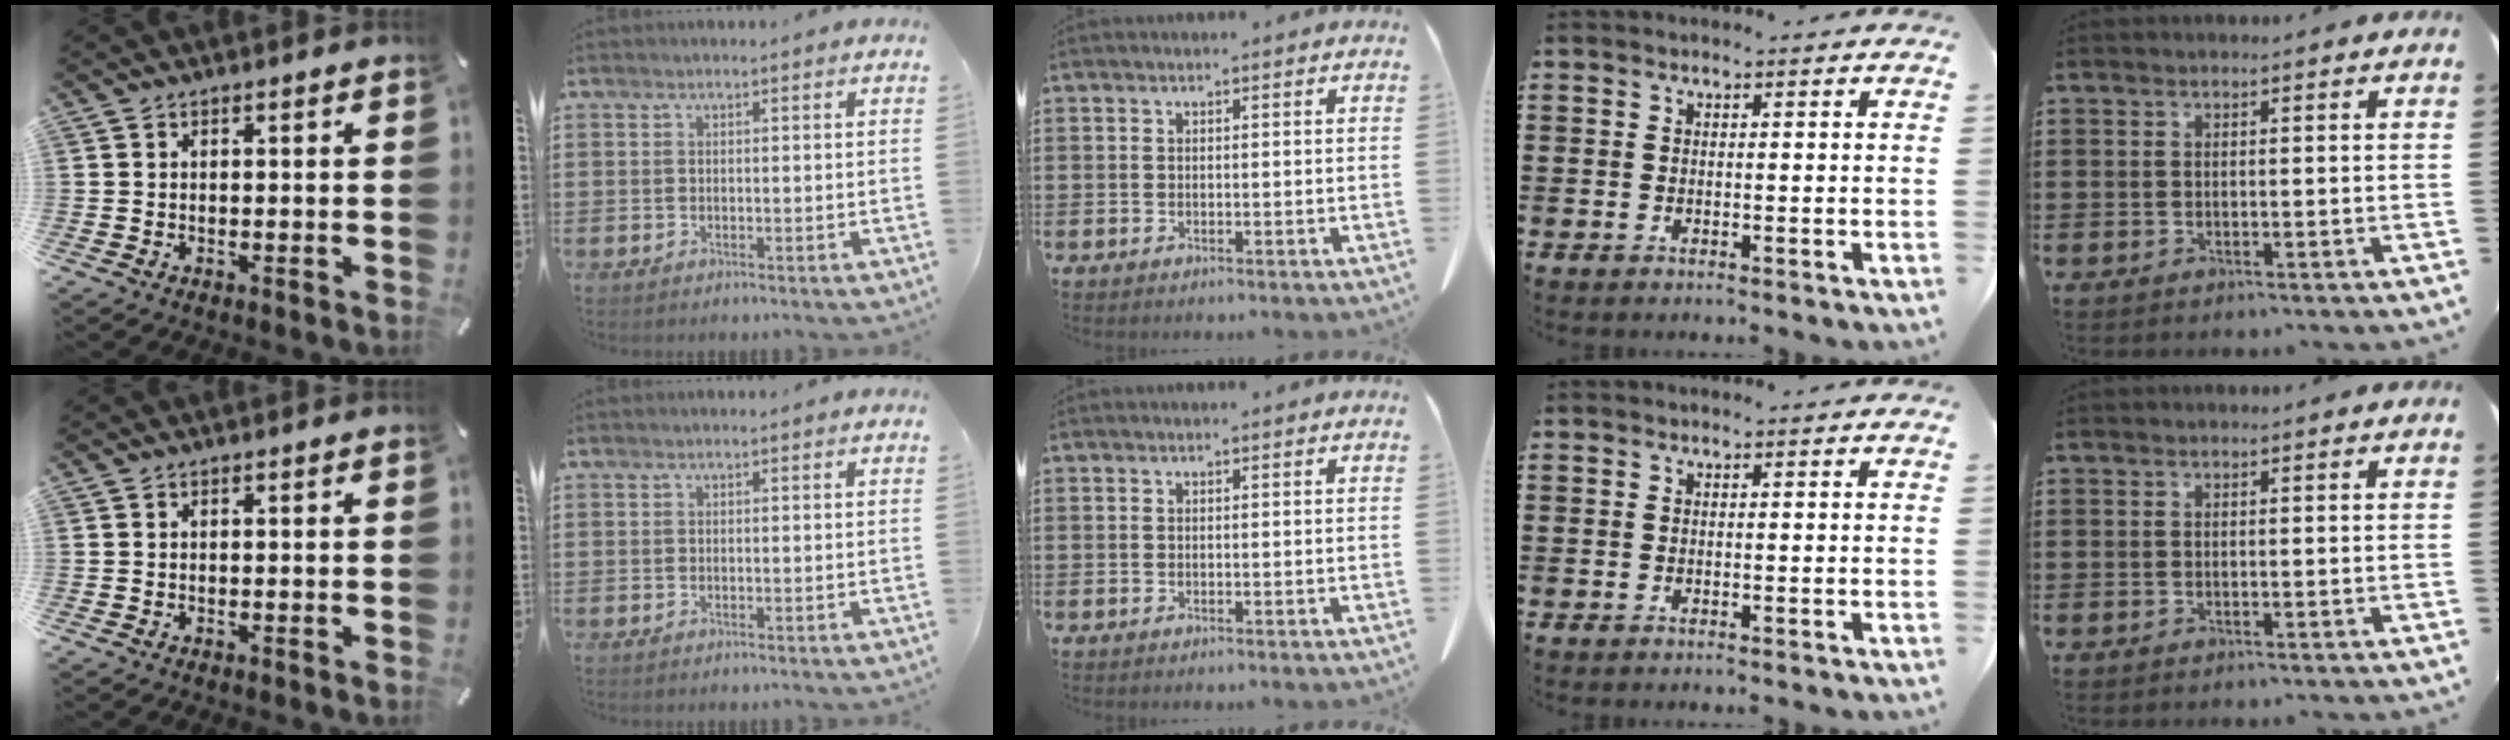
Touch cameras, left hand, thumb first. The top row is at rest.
{}